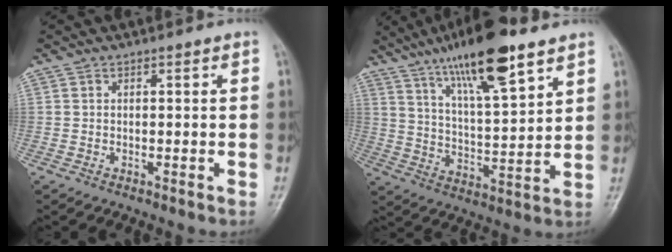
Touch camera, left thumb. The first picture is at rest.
{"total": 17.4, "force": [11.2, 3.8, 12.8], "torque": [-0.203, -0.046, 0.197]}